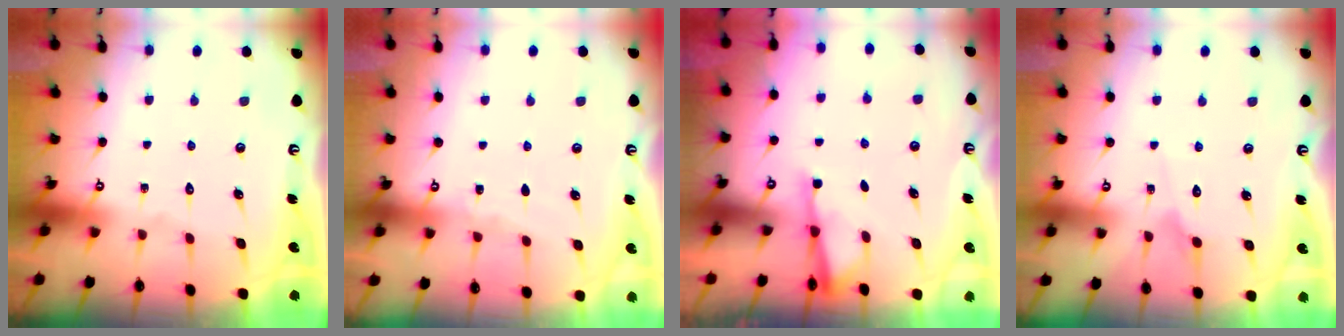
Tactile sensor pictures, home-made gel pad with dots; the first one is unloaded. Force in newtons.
{"total": 2.4, "press": 2.4, "slide": 0.3}
{"total": 2.1, "press": 2.1, "slide": 0.3}
{"total": 2.7, "press": 2.7, "slide": 0.3}